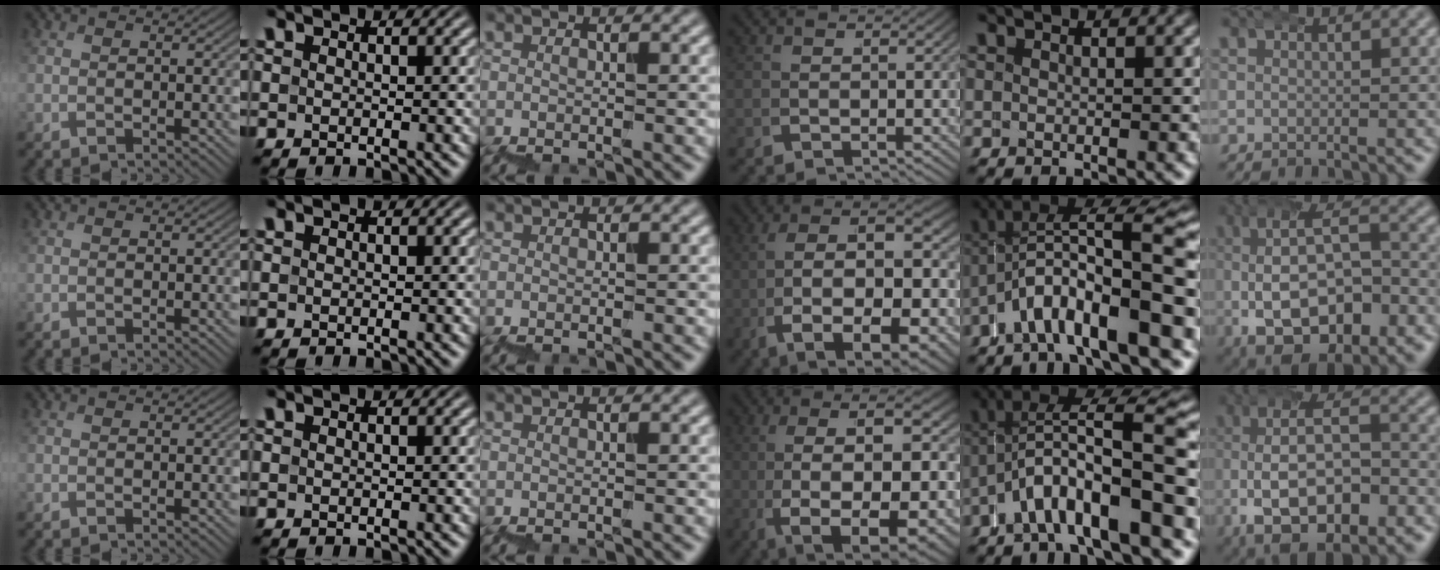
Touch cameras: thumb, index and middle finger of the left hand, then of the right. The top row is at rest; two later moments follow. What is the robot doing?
{"motion": "wrap", "object": "bubble wrap"}